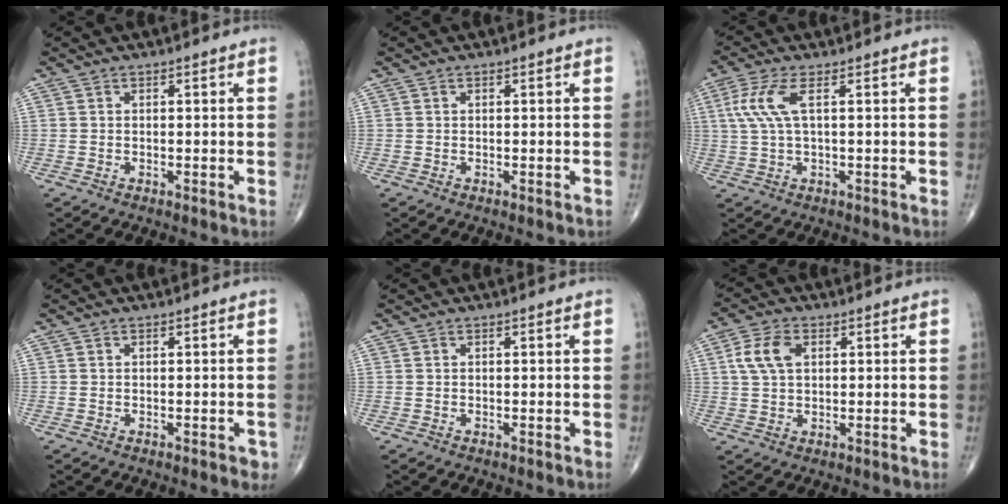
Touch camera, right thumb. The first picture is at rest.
{"total": 0.0}
{"total": 6.1, "force": [1.6, 1.8, 5.6], "torque": [-0.159, 0.012, 0.035]}
{"total": 1.4, "force": [-0.6, 0.7, 1.0], "torque": [-0.002, 0.001, -0.007]}
{"total": 0.0}
{"total": 6.4, "force": [1.8, 4.0, 4.7], "torque": [-0.094, 0.006, 0.032]}